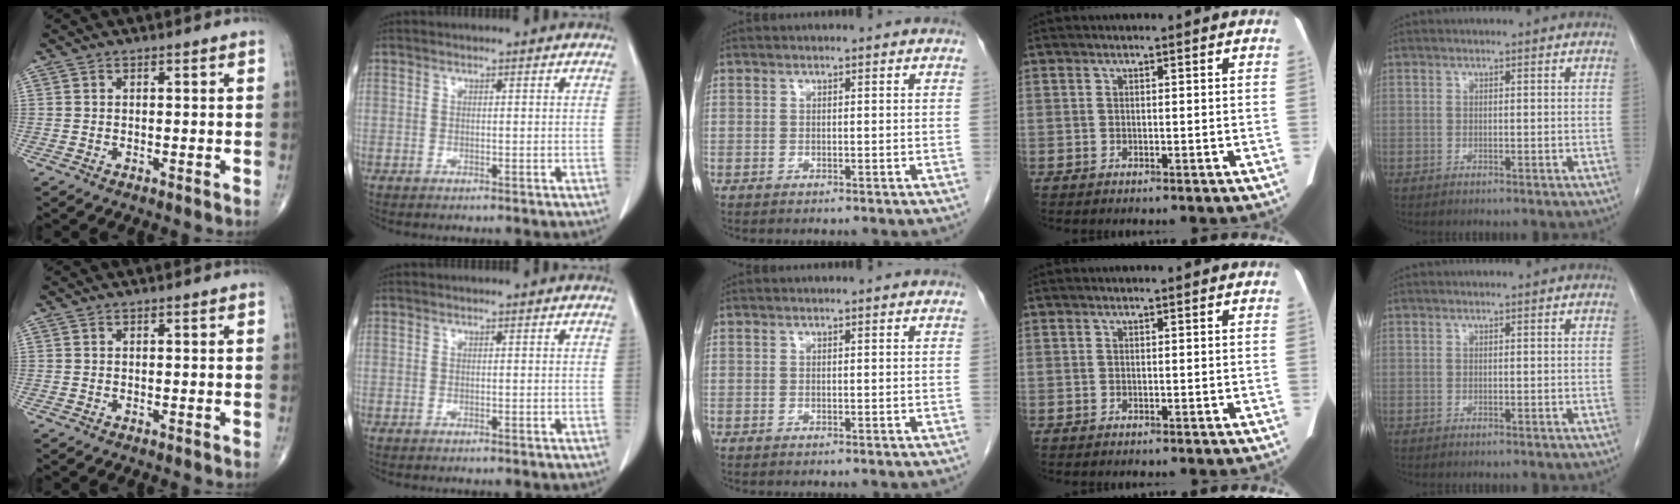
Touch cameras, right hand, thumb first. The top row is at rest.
{}